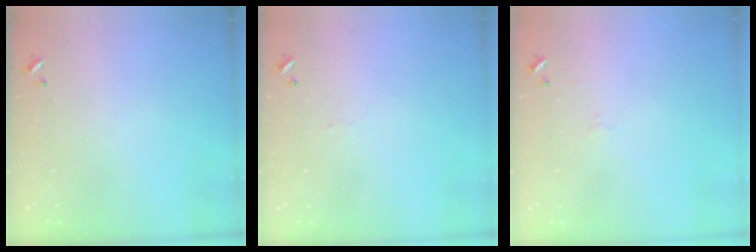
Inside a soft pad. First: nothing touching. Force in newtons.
{"total": 1.6, "press": 1.5, "slide": 0.5}
{"total": 0.7, "press": 0.2, "slide": 0.6}